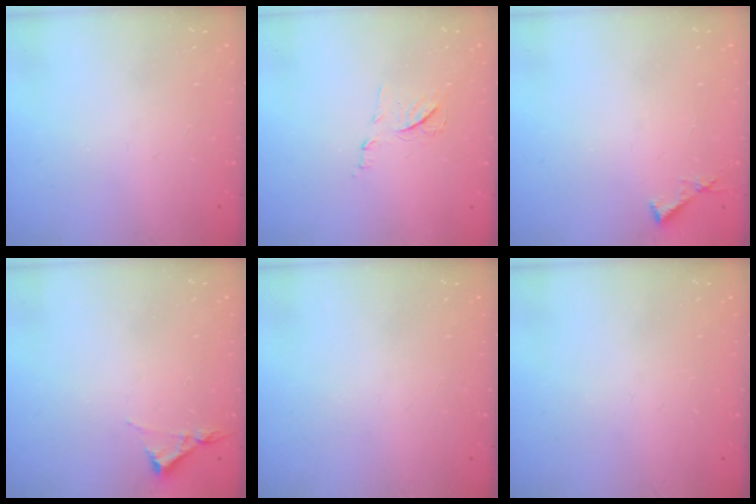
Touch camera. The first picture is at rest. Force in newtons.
{"total": 7.6, "press": 7.6, "slide": 0.6}
{"total": 3.6, "press": 3.6, "slide": 0.3}
{"total": 3.2, "press": 3.2, "slide": 0.5}
{"total": 0.0}
{"total": 0.0}